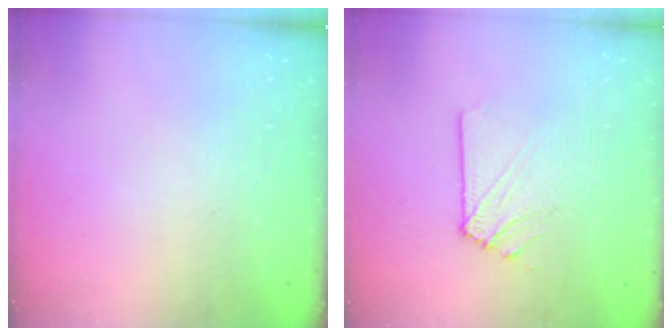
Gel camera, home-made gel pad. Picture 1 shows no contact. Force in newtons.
{"total": 2.9, "press": 2.8, "slide": 0.5}